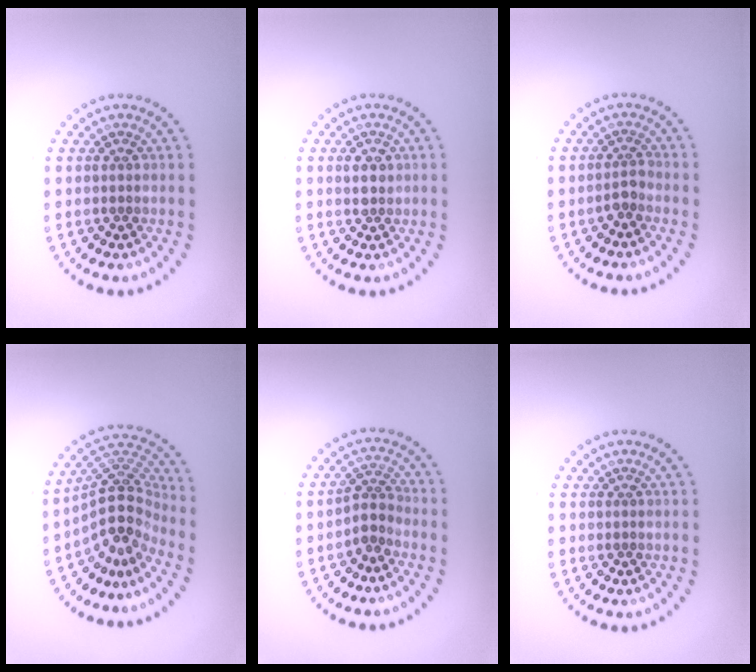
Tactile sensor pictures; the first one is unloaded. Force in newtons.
{"total": 1.5, "press": 1.5, "slide": 0.2}
{"total": 1.4, "press": 1.1, "slide": 0.8}
{"total": 4.8, "press": 3.7, "slide": 3.1}
{"total": 2.2, "press": 1.5, "slide": 1.6}
{"total": 0.0}